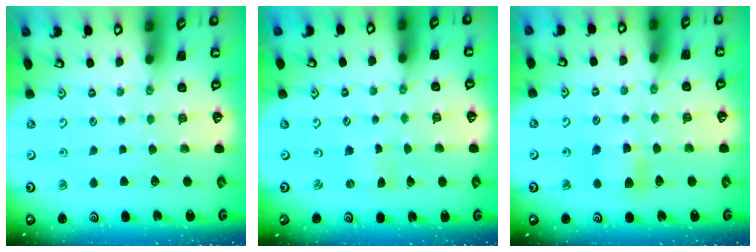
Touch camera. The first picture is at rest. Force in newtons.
{"total": 0.0}
{"total": 6.4, "press": 6.4, "slide": 0.6}